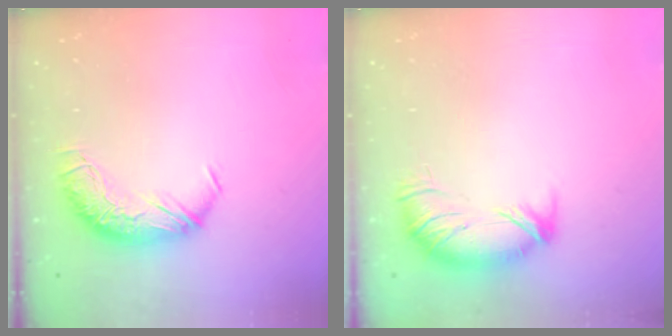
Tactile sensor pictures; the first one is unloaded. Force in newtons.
{"total": 3.9, "press": 3.4, "slide": 1.9}